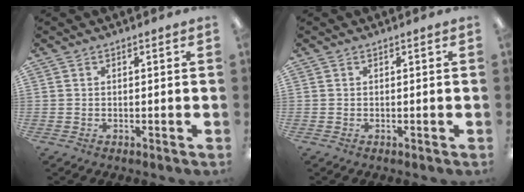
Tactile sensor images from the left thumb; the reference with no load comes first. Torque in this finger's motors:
{"motor_torque": [-0.03, -0.03, 0.04, -0.02, 0.00]}